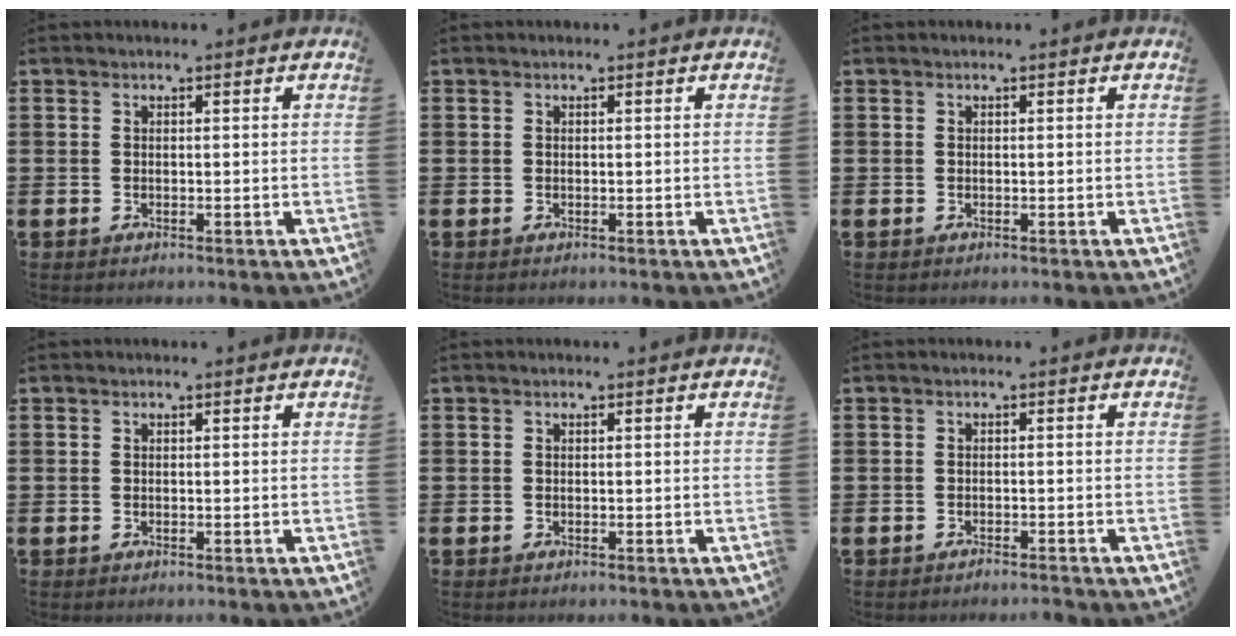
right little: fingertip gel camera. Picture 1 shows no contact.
{"total": 0.0}
{"total": 0.0}
{"total": 0.0}
{"total": 0.0}
{"total": 0.9, "force": [-0.9, 0.0, 0.2], "torque": [-0.004, -0.004, -0.018]}